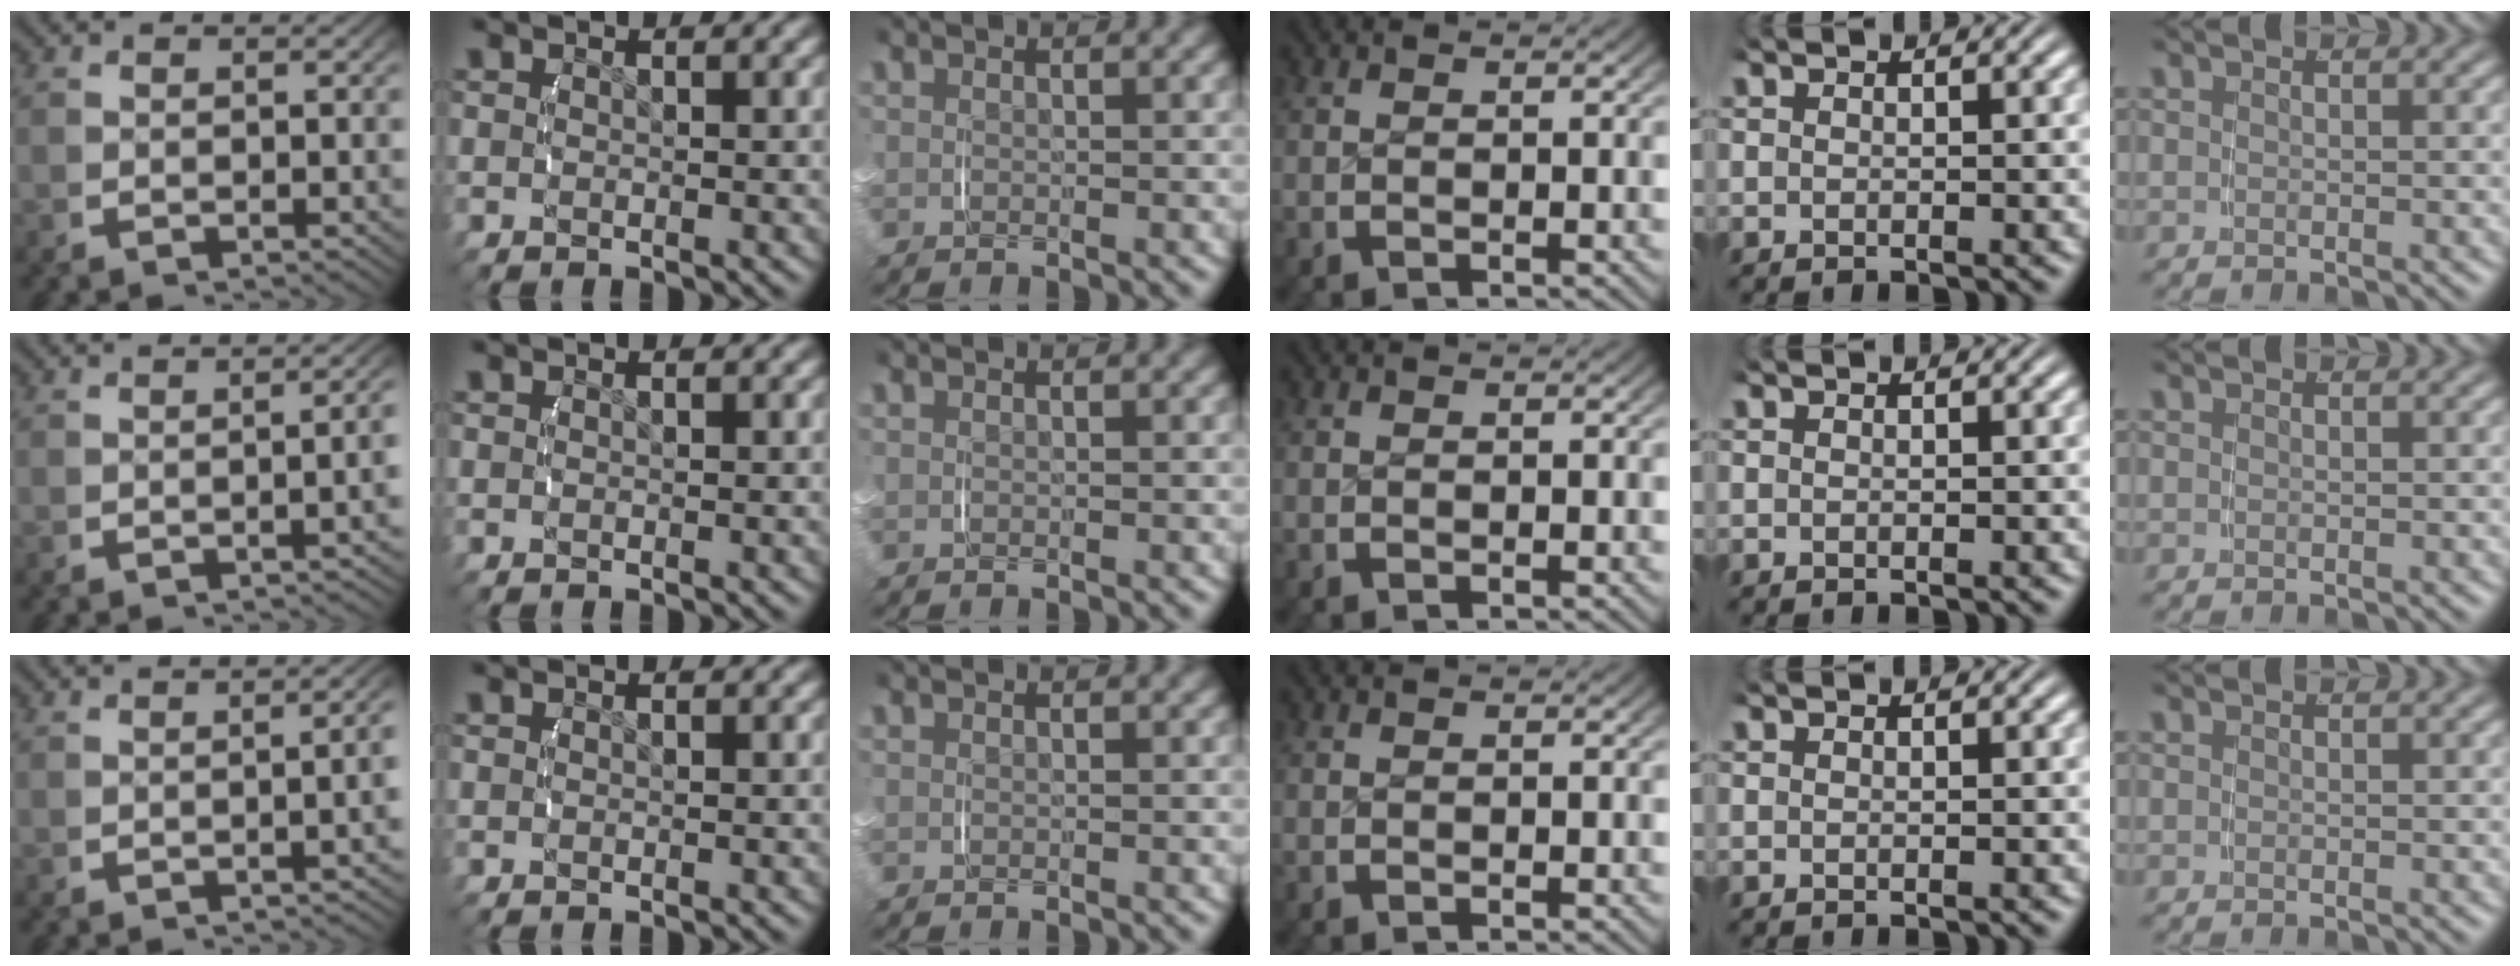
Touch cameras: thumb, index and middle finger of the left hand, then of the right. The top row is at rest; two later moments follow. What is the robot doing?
{"motion": "lift_and_place", "object": "dispenser bottle"}